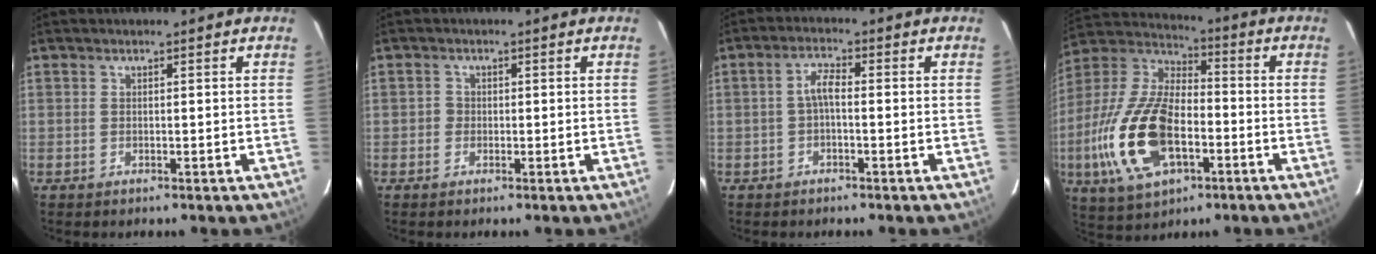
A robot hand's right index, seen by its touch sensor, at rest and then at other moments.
{"total": 1.3, "force": [-0.5, 1.2, 0.0], "torque": [0.000, 0.003, -0.011]}
{"total": 2.8, "force": [-0.7, 0.9, 2.5], "torque": [-0.055, 0.012, -0.016]}
{"total": 20.7, "force": [-6.2, 10.5, 16.7], "torque": [-0.371, -0.010, -0.110]}